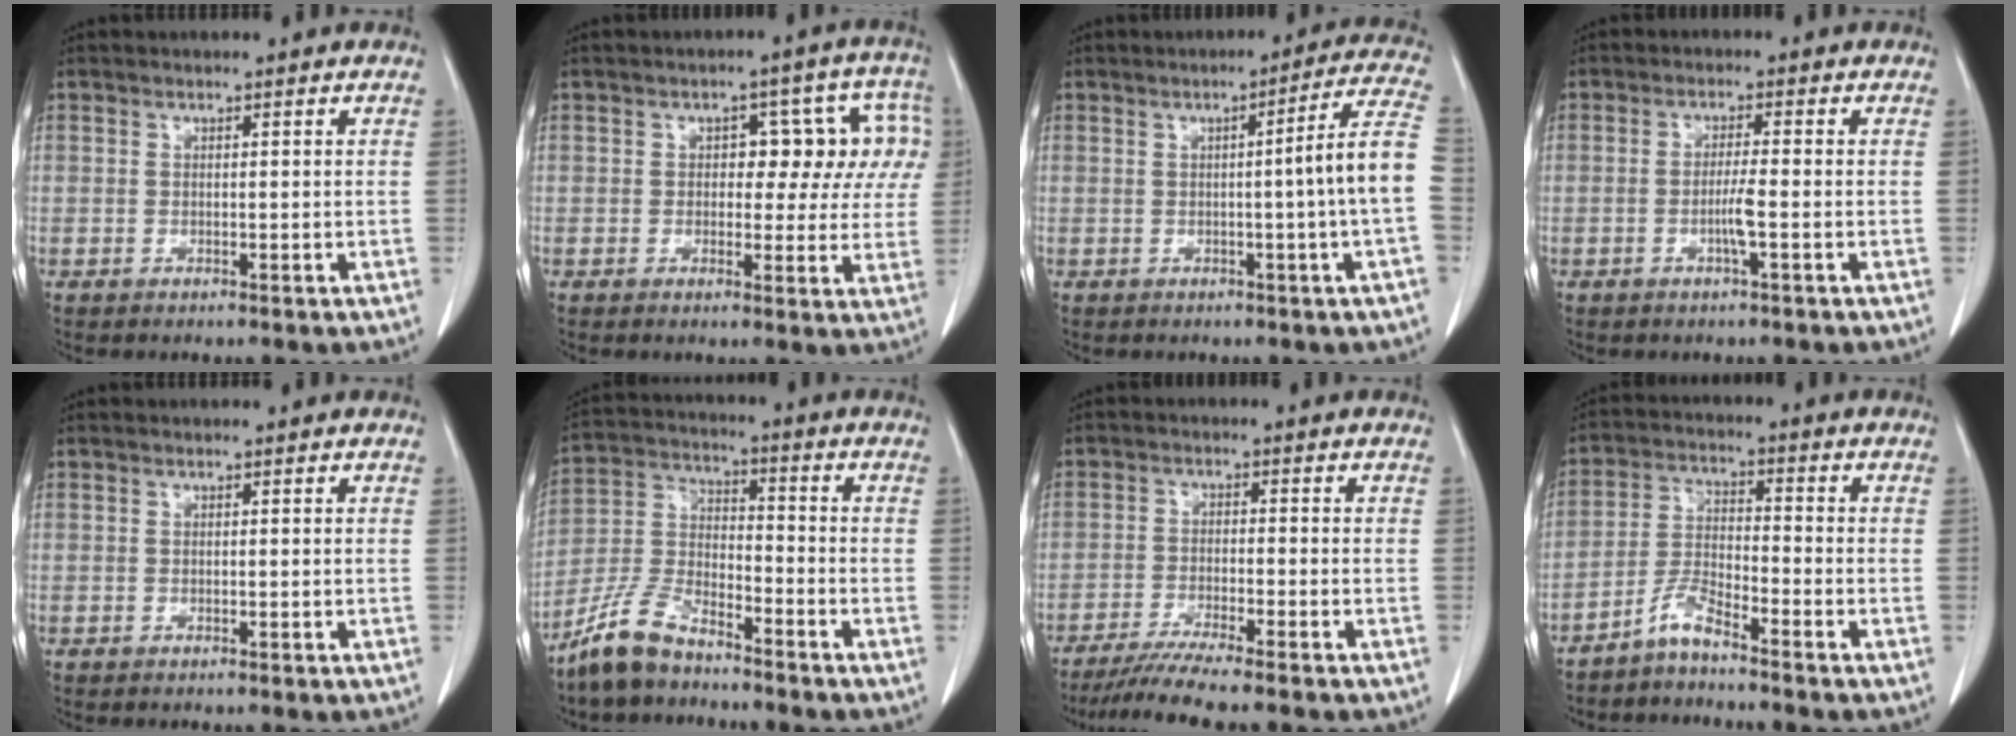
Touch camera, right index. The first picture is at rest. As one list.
[{"total": 9.6, "force": [1.7, 5.1, 7.9], "torque": [-0.073, 0.039, 0.019]}, {"total": 9.1, "force": [-0.9, -1.9, 8.9], "torque": [-0.110, 0.007, -0.014]}, {"total": 3.0, "force": [-0.9, -0.2, 2.9], "torque": [-0.056, -0.003, -0.019]}, {"total": 0.0}, {"total": 9.1, "force": [-7.5, 3.0, 4.3], "torque": [-0.102, -0.003, -0.151]}, {"total": 7.3, "force": [-6.2, -0.3, 3.7], "torque": [-0.061, -0.023, -0.108]}, {"total": 4.6, "force": [-3.9, 0.2, 2.4], "torque": [-0.054, -0.012, -0.082]}]